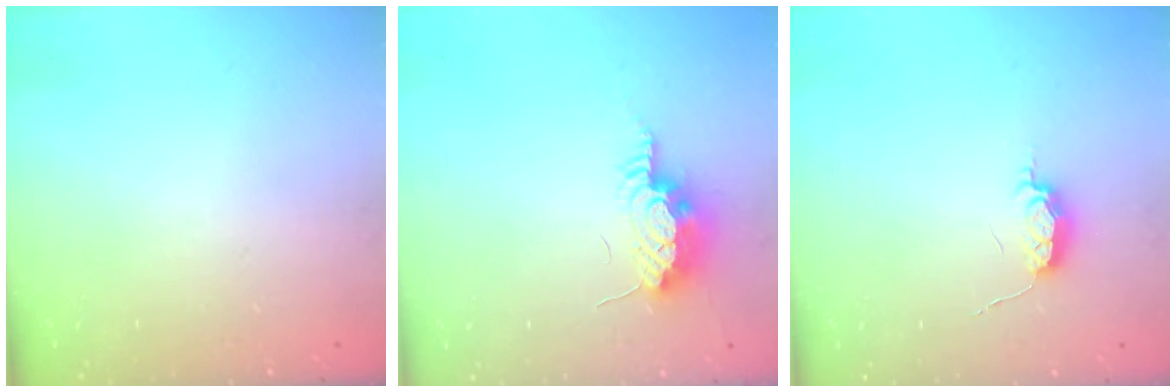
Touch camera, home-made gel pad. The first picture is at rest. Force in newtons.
{"total": 8.5, "press": 8.4, "slide": 1.6}
{"total": 5.3, "press": 5.3, "slide": 0.7}